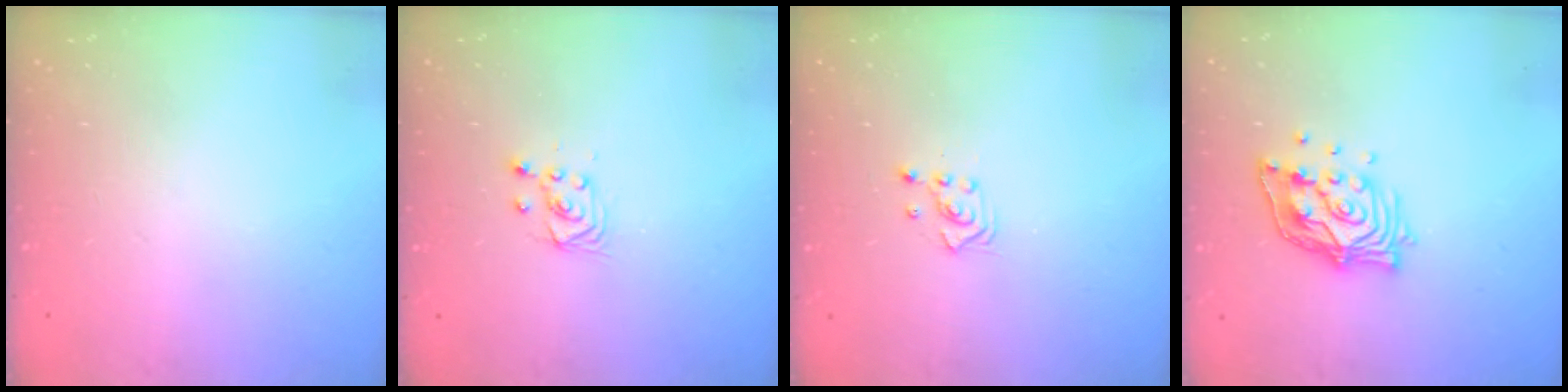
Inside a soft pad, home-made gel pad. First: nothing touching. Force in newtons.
{"total": 3.2, "press": 2.9, "slide": 1.4}
{"total": 2.5, "press": 2.5, "slide": 0.3}
{"total": 12.4, "press": 12.4, "slide": 1.2}